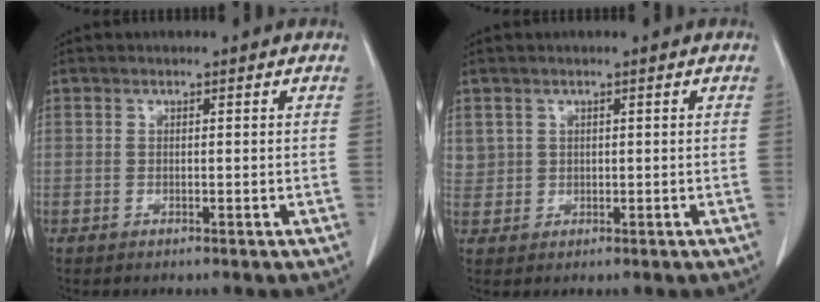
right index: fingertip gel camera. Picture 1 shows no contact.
{"total": 2.5, "force": [1.0, 2.3, 0.3], "torque": [0.007, 0.008, 0.021]}